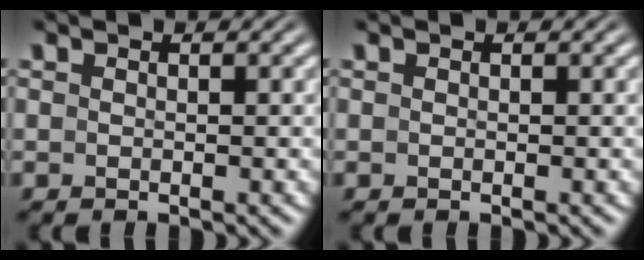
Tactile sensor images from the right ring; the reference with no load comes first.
{"total": 0.0}